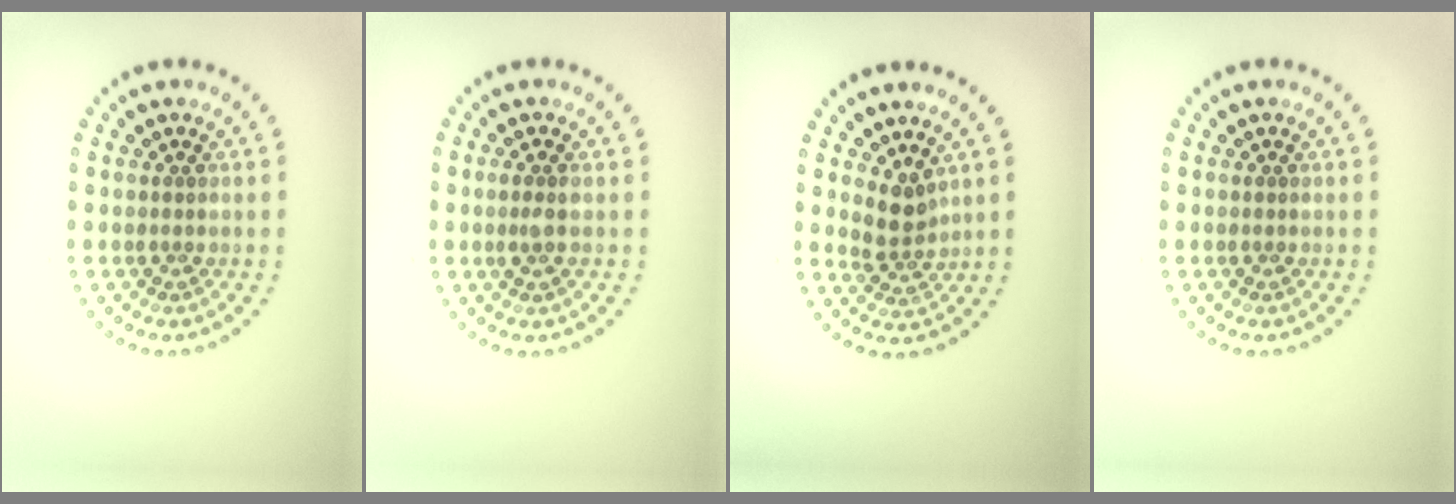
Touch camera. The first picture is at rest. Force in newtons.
{"total": 1.2, "press": 1.1, "slide": 0.5}
{"total": 2.3, "press": 1.7, "slide": 1.5}
{"total": 0.0}